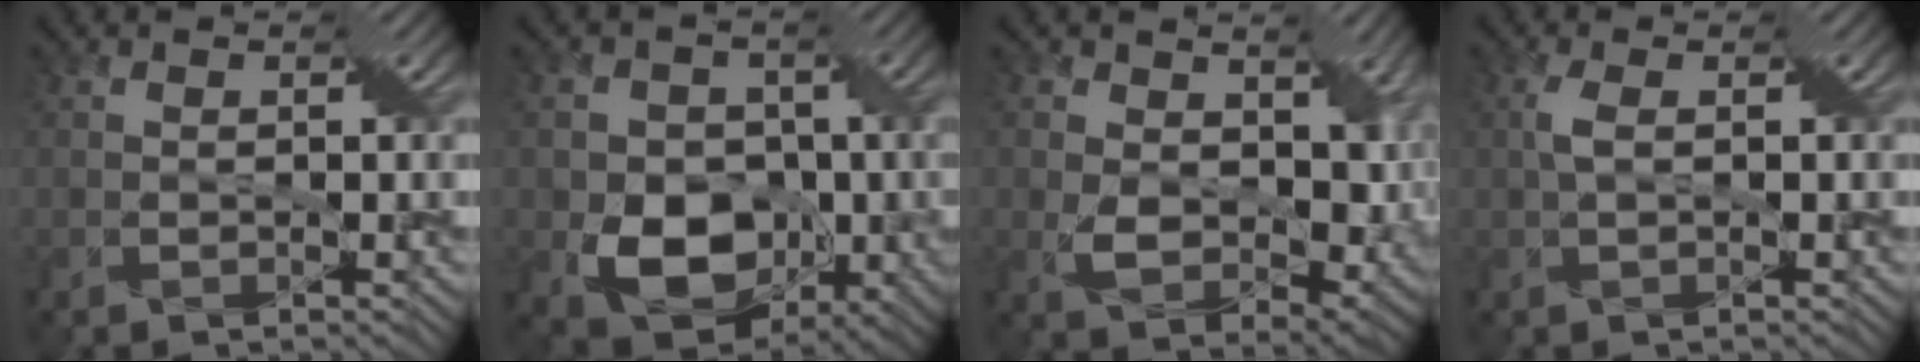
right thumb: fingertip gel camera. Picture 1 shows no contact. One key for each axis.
{"total": 10.8, "fx": -2.9, "fy": 8.1, "fz": 6.6, "tx": -0.109, "ty": -0.025, "tz": -0.053}
{"total": 8.9, "fx": 0.4, "fy": 5.9, "fz": 6.7, "tx": -0.134, "ty": -0.019, "tz": 0.009}
{"total": 2.7, "fx": 0.2, "fy": 0.9, "fz": 2.5, "tx": -0.057, "ty": 0.005, "tz": 0.003}